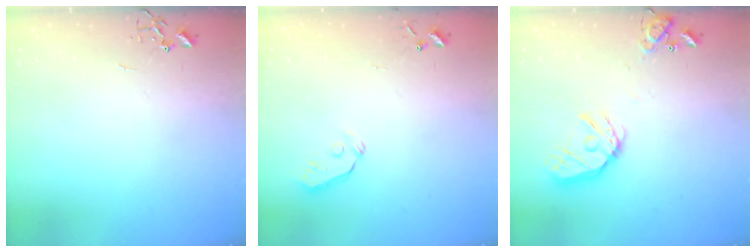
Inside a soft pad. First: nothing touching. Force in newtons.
{"total": 3.0, "press": 3.0, "slide": 0.3}
{"total": 15.4, "press": 15.3, "slide": 2.1}